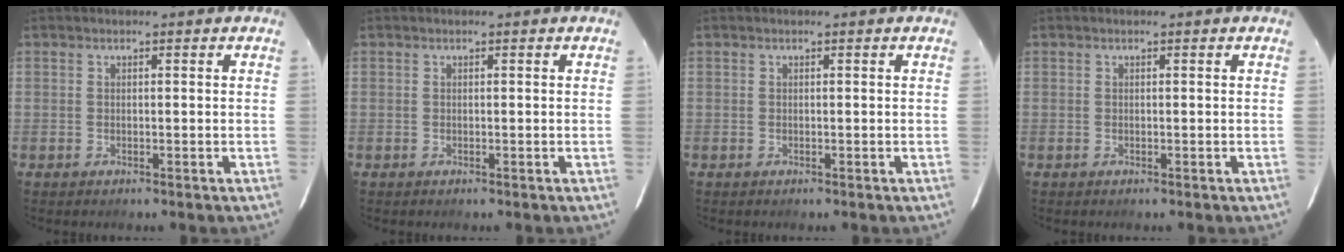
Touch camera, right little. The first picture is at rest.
{"total": 0.0}
{"total": 0.0}
{"total": 0.0}